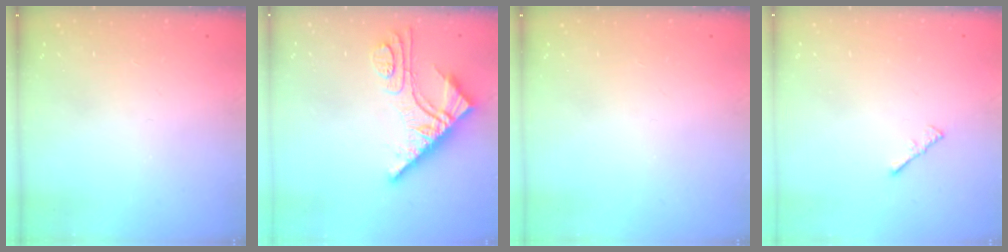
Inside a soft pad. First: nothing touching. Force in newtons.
{"total": 11.3, "press": 11.2, "slide": 1.2}
{"total": 0.0}
{"total": 1.5, "press": 1.4, "slide": 0.4}